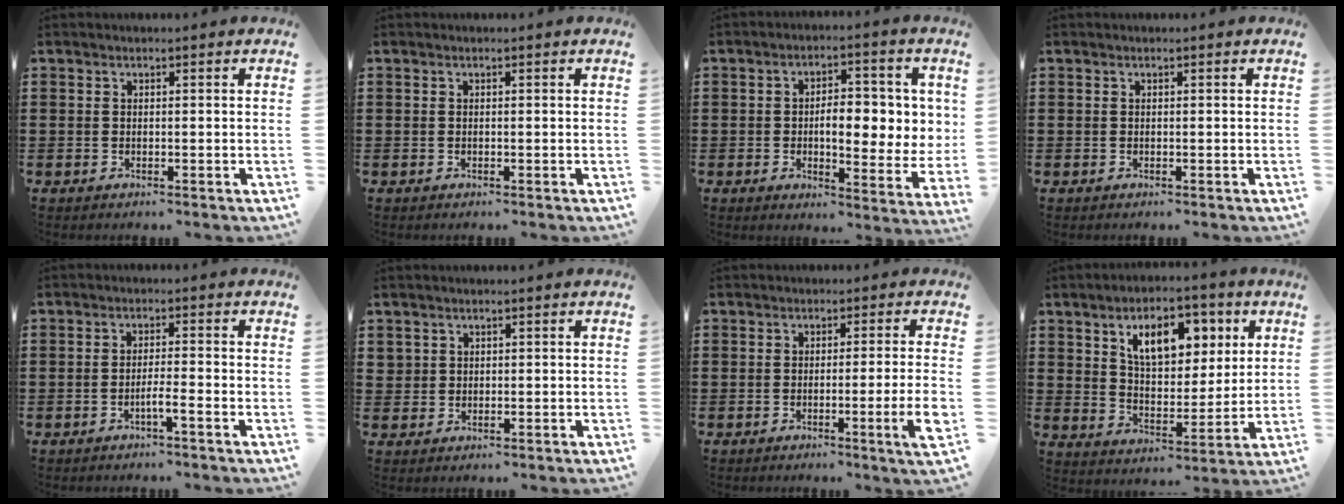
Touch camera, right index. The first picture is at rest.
{"total": 0.0}
{"total": 7.2, "force": [0.4, 3.1, 6.5], "torque": [-0.093, 0.000, -0.005]}
{"total": 0.0}
{"total": 2.4, "force": [-1.4, -0.1, 2.0], "torque": [-0.034, -0.001, -0.028]}
{"total": 1.3, "force": [0.7, 1.1, 0.1], "torque": [-0.004, 0.005, 0.015]}
{"total": 5.0, "force": [-1.5, -0.6, 4.8], "torque": [-0.074, -0.017, -0.023]}
{"total": 9.6, "force": [4.9, 5.1, 6.5], "torque": [-0.117, -0.002, 0.079]}